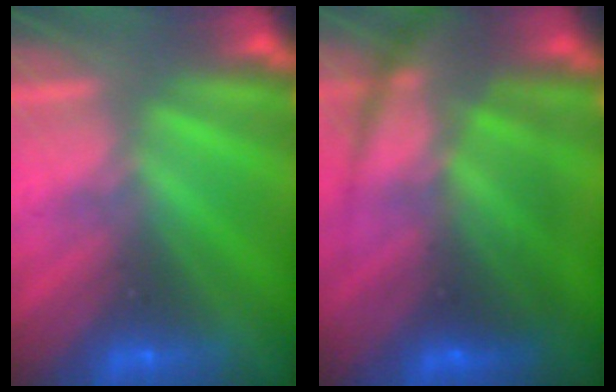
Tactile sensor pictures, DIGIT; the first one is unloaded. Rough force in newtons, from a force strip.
{"total": 7.1}